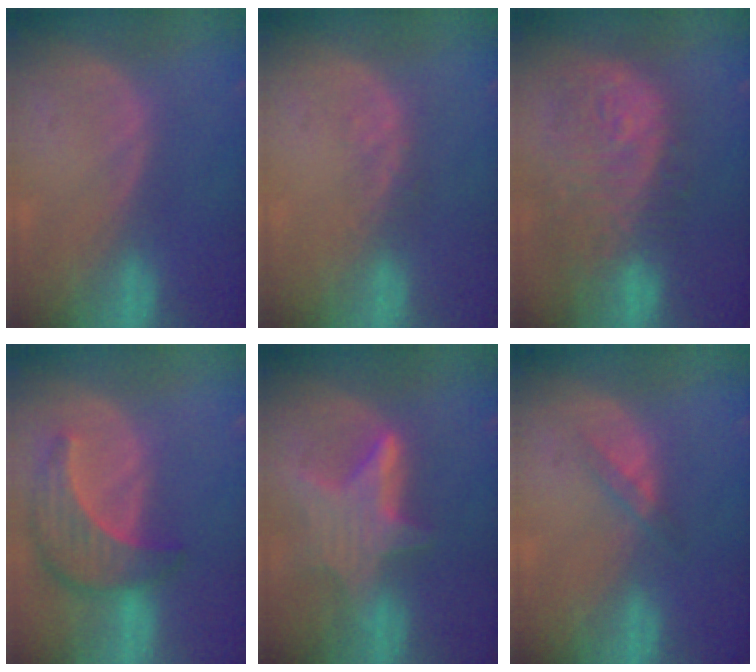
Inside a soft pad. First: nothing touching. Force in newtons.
{"total": 2.2, "press": 1.6, "slide": 1.5}
{"total": 12.0, "press": 10.7, "slide": 5.4}
{"total": 8.7, "press": 7.8, "slide": 3.7}
{"total": 6.9, "press": 6.7, "slide": 1.6}
{"total": 1.8, "press": 1.8, "slide": 0.2}